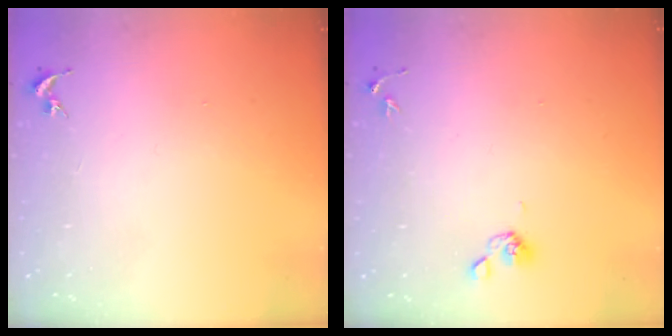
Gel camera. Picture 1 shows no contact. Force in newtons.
{"total": 6.3, "press": 6.0, "slide": 1.8}